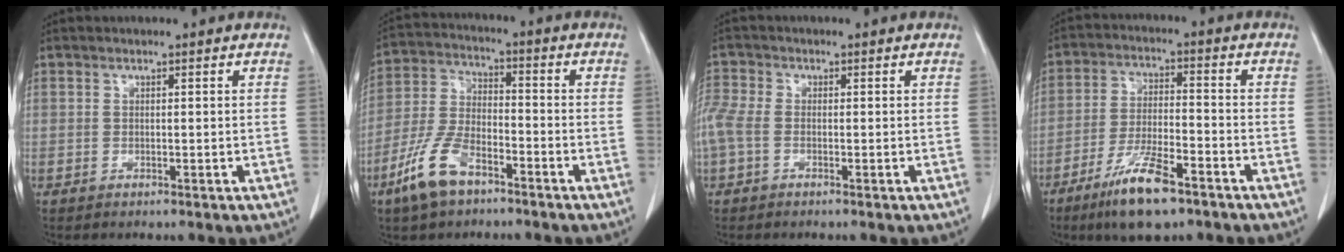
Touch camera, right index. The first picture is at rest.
{"total": 10.0, "force": [-6.2, 4.3, 6.5], "torque": [-0.157, 0.000, -0.123]}
{"total": 5.3, "force": [-1.0, 3.3, 4.0], "torque": [-0.128, 0.015, -0.022]}
{"total": 10.6, "force": [-6.9, 2.3, 7.8], "torque": [-0.151, -0.019, -0.116]}